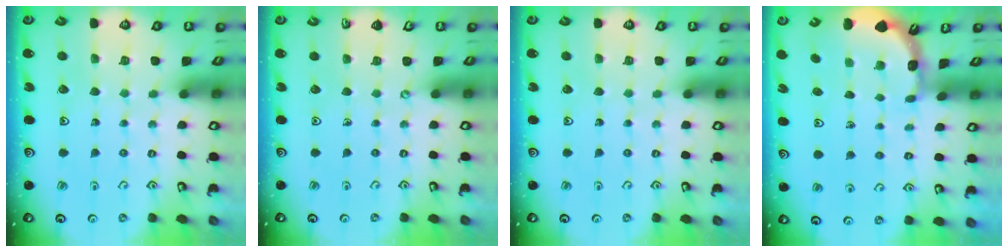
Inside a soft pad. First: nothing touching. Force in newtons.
{"total": 0.0}
{"total": 0.0}
{"total": 1.9, "press": 1.9, "slide": 0.1}